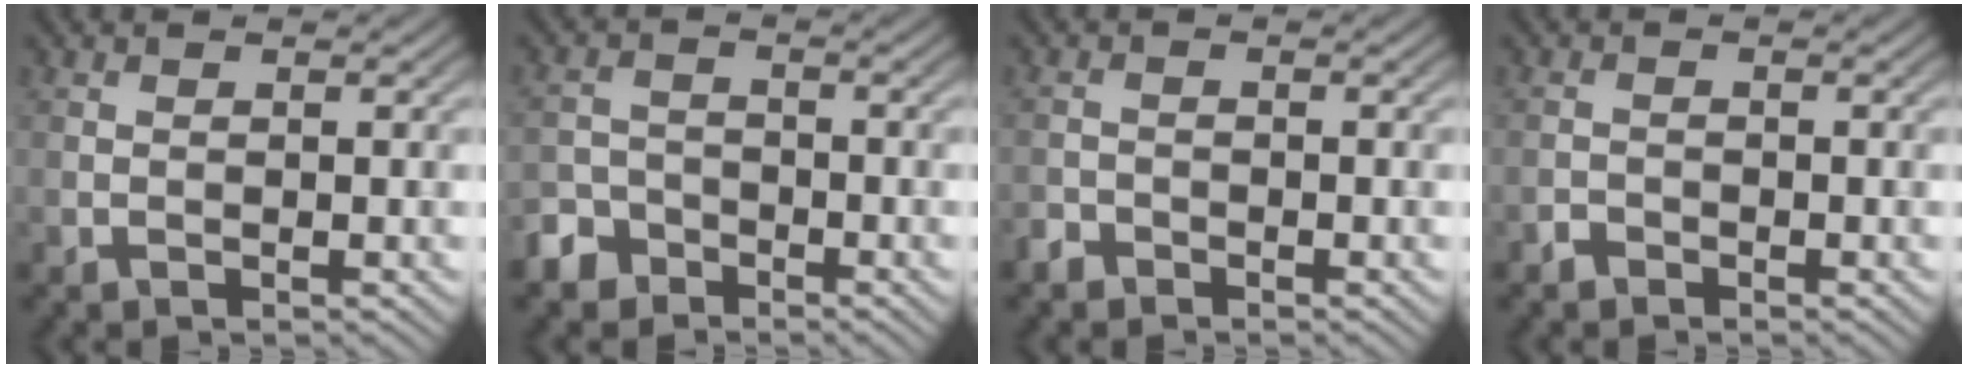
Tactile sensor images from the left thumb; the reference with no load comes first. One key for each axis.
{"total": 3.8, "fx": -2.8, "fy": 2.3, "fz": 0.9, "tx": -0.019, "ty": 0.002, "tz": -0.063}
{"total": 1.5, "fx": -1.3, "fy": 0.8, "fz": 0.2, "tx": -0.003, "ty": 0.001, "tz": -0.030}
{"total": 1.1, "fx": -0.9, "fy": 0.6, "fz": 0.2, "tx": -0.002, "ty": 0.001, "tz": -0.021}